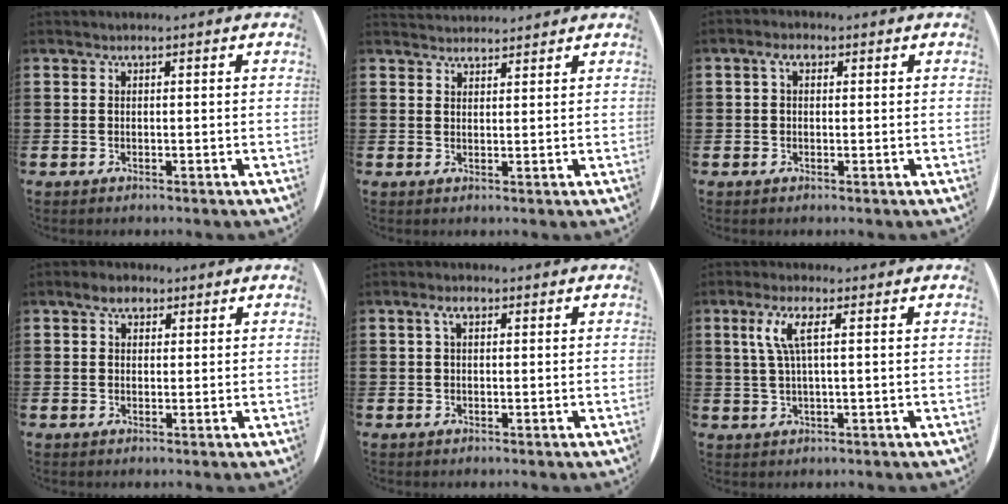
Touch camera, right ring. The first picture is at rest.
{"total": 2.0, "force": [1.9, 0.0, -0.5], "torque": [0.005, -0.004, 0.037]}
{"total": 1.7, "force": [0.5, 1.2, 1.2], "torque": [-0.027, 0.011, 0.007]}
{"total": 2.5, "force": [1.6, 1.5, 1.1], "torque": [-0.026, 0.010, 0.029]}
{"total": 1.6, "force": [0.5, 0.8, 1.2], "torque": [-0.028, 0.007, 0.009]}
{"total": 3.8, "force": [1.2, 0.6, 3.6], "torque": [-0.082, 0.002, 0.015]}